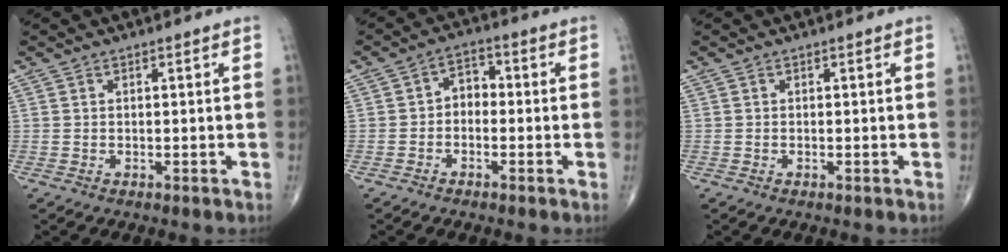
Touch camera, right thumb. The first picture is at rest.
{"total": 4.0, "force": [-0.8, 3.0, 2.5], "torque": [-0.022, 0.021, -0.029]}
{"total": 0.0}